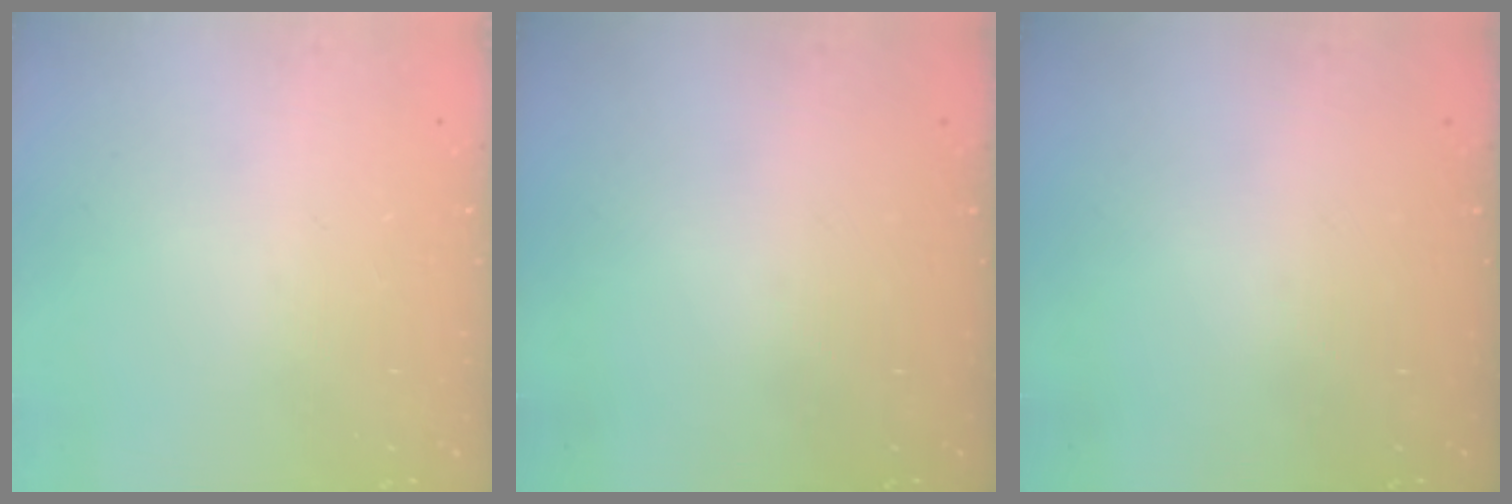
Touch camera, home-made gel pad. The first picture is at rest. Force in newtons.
{"total": 0.0}
{"total": 0.0}